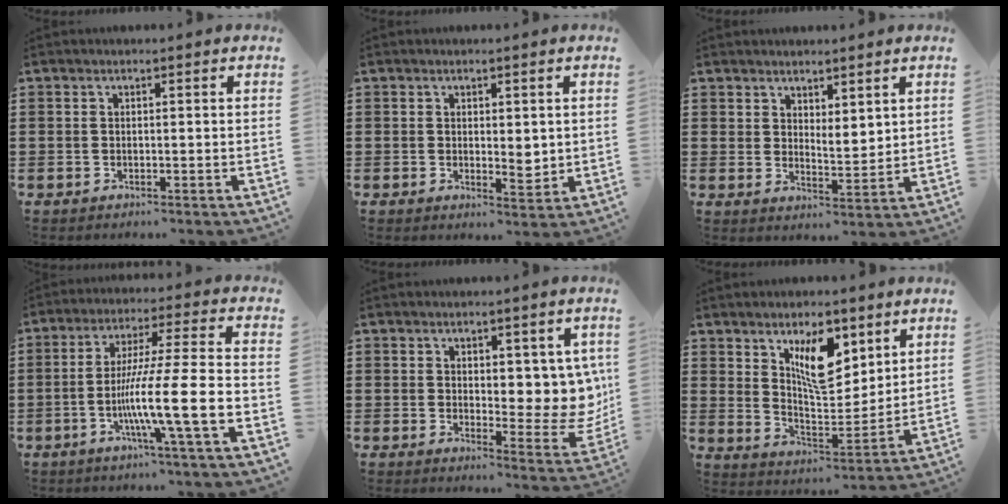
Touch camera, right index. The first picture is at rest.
{"total": 3.3, "force": [0.8, 2.4, 2.1], "torque": [-0.028, 0.002, 0.013]}
{"total": 3.6, "force": [3.4, 1.0, 0.2], "torque": [-0.014, -0.010, 0.067]}
{"total": 12.3, "force": [-4.0, 0.1, 11.7], "torque": [-0.215, -0.011, -0.077]}
{"total": 5.6, "force": [2.8, 3.5, 3.4], "torque": [-0.037, -0.017, 0.049]}
{"total": 10.1, "force": [5.9, 4.5, 6.9], "torque": [-0.112, -0.019, 0.100]}